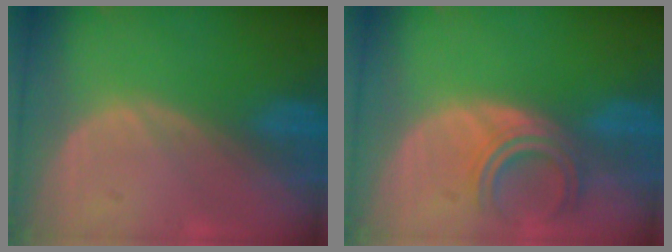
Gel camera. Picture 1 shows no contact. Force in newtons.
{"total": 4.5, "press": 4.5, "slide": 0.7}